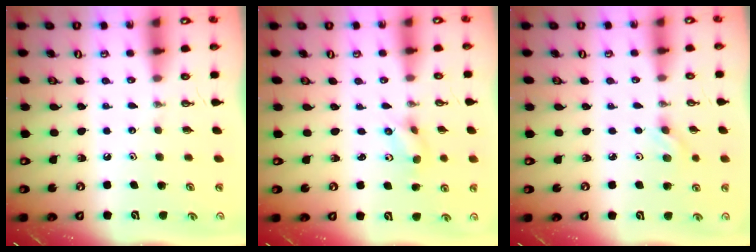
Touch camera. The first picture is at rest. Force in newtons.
{"total": 2.1, "press": 1.9, "slide": 0.9}
{"total": 3.5, "press": 3.0, "slide": 1.6}